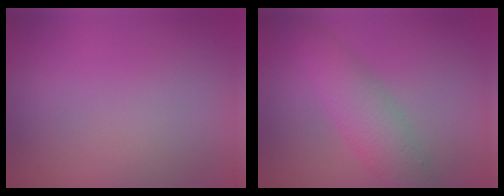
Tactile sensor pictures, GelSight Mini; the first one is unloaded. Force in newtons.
{"total": 4.3, "press": 4.3, "slide": 0.1}